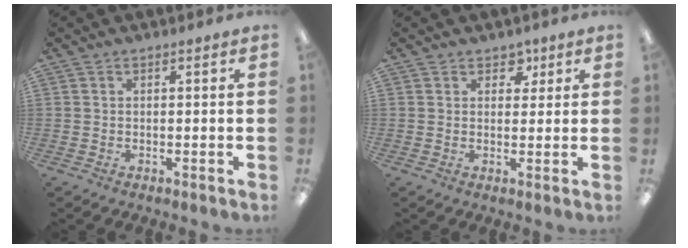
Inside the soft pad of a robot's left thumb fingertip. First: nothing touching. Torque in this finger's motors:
{"motor_torque": [-0.04, -0.01, -0.38, -0.09, -0.01]}